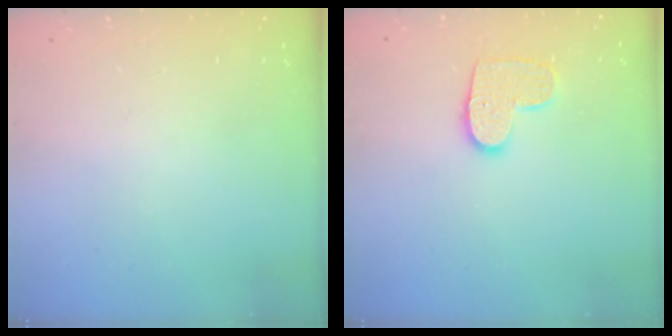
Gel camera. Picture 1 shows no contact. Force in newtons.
{"total": 8.7, "press": 8.7, "slide": 0.4}